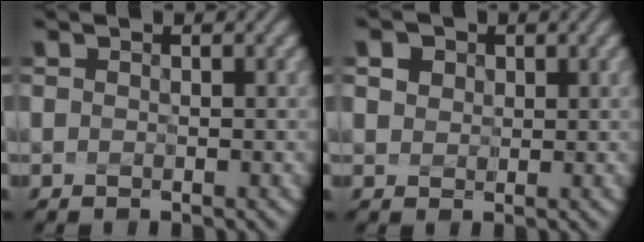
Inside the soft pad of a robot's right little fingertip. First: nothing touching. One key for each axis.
{"total": 4.3, "fx": 2.2, "fy": 3.1, "fz": 2.0, "tx": -0.037, "ty": 0.020, "tz": 0.021}